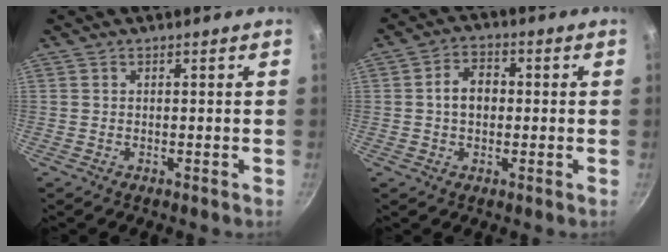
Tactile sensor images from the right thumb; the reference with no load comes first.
{"total": 6.2, "force": [0.0, 4.6, 4.2], "torque": [-0.047, 0.018, -0.007]}